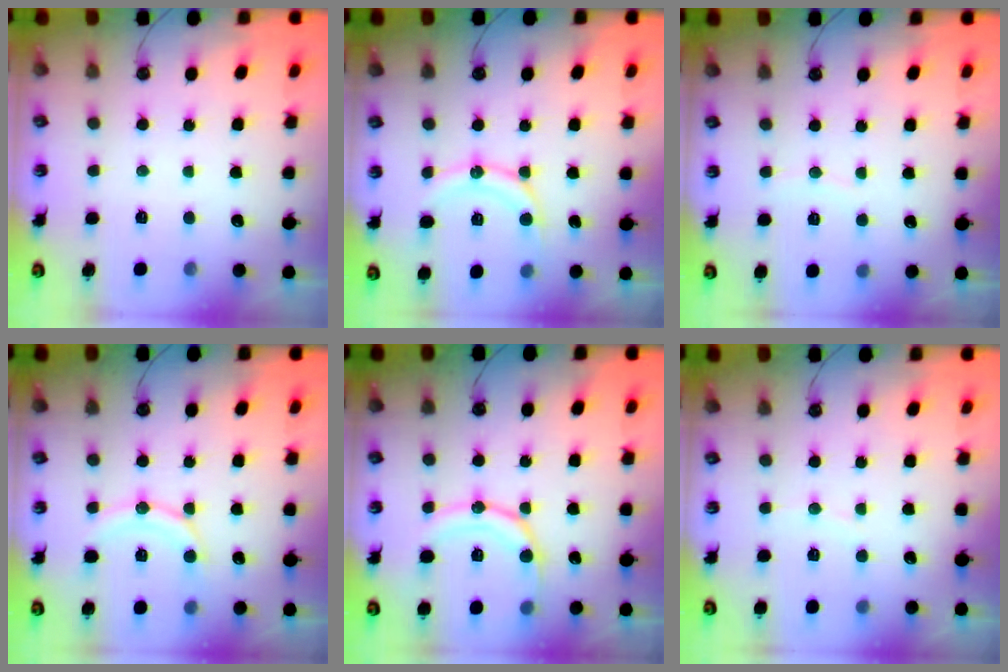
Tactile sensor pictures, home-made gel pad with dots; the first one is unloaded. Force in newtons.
{"total": 11.1, "press": 11.1, "slide": 0.5}
{"total": 3.3, "press": 3.3, "slide": 0.4}
{"total": 12.3, "press": 12.2, "slide": 1.2}
{"total": 13.9, "press": 13.9, "slide": 1.5}
{"total": 2.9, "press": 2.9, "slide": 0.3}